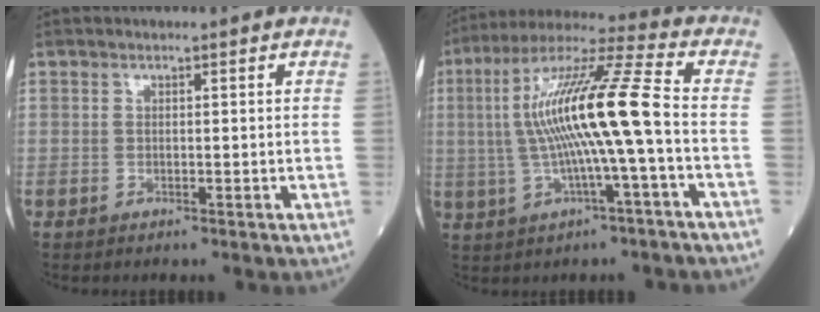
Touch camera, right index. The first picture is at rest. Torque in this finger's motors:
{"motor_torque": [1.89, -0.25, 1.05, 0.21]}